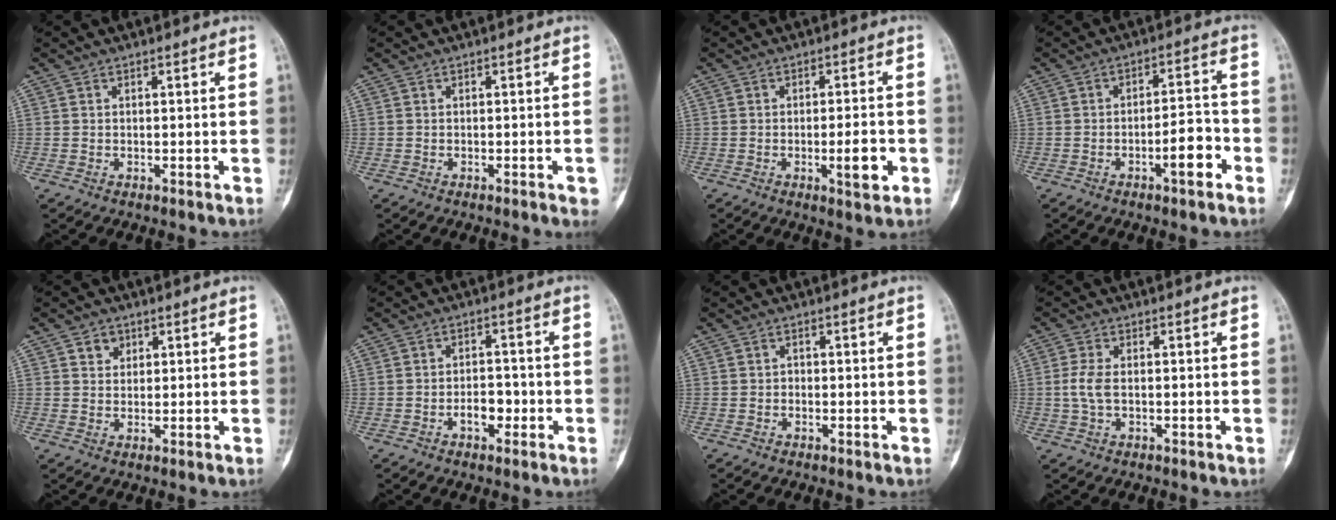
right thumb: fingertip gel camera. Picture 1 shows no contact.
{"total": 2.1, "force": [-0.9, 0.3, 1.8], "torque": [-0.026, 0.003, -0.009]}
{"total": 5.6, "force": [-1.6, 1.5, 5.2], "torque": [-0.076, 0.001, -0.019]}
{"total": 6.9, "force": [-3.0, 2.1, 5.8], "torque": [-0.084, 0.026, -0.045]}
{"total": 2.8, "force": [1.4, 2.3, 0.8], "torque": [0.002, -0.006, 0.020]}
{"total": 4.0, "force": [-1.6, 2.3, 2.8], "torque": [-0.031, 0.017, -0.025]}
{"total": 0.6, "force": [-0.3, 0.5, 0.3], "torque": [0.002, 0.004, -0.010]}
{"total": 3.6, "force": [-0.2, 1.8, 3.2], "torque": [-0.082, 0.005, -0.005]}